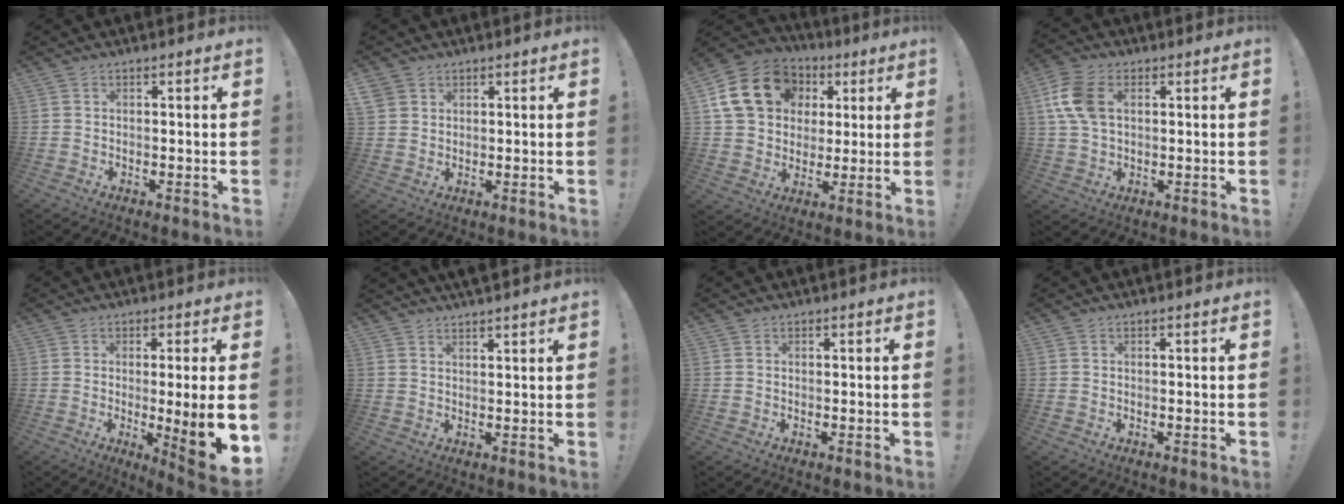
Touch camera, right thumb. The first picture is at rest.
{"total": 3.9, "force": [2.3, 3.0, 0.9], "torque": [-0.009, -0.011, 0.043]}
{"total": 18.9, "force": [6.3, 15.1, 9.5], "torque": [-0.141, -0.012, 0.137]}
{"total": 10.5, "force": [2.8, 6.9, 7.3], "torque": [-0.151, 0.004, 0.053]}
{"total": 11.2, "force": [-1.0, 0.2, 11.1], "torque": [-0.150, -0.014, -0.013]}
{"total": 2.8, "force": [2.7, 0.2, 0.7], "torque": [-0.012, -0.015, 0.050]}
{"total": 0.0}
{"total": 0.0}